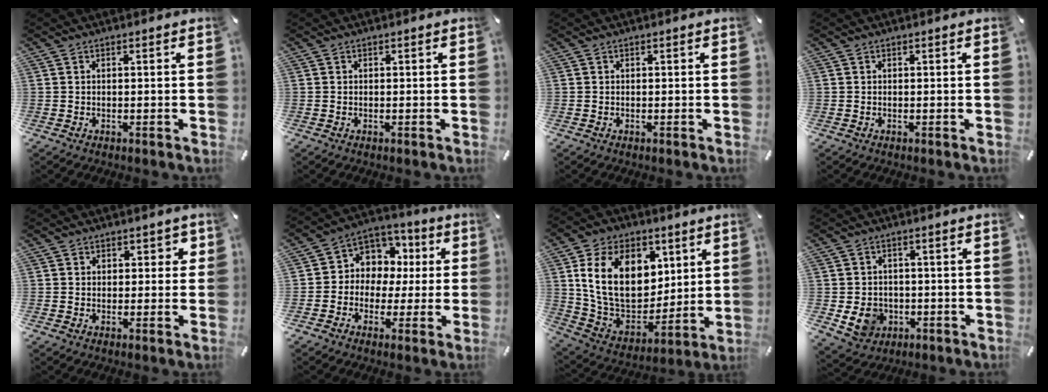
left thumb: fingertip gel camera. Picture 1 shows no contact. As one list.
[{"total": 0.0}, {"total": 0.0}, {"total": 0.0}, {"total": 2.7, "force": [0.5, 2.4, 1.0], "torque": [0.003, -0.002, 0.002]}, {"total": 8.9, "force": [0.6, 8.7, 1.8], "torque": [-0.035, -0.007, 0.016]}, {"total": 20.4, "force": [6.2, 14.9, 12.5], "torque": [-0.230, -0.019, 0.115]}, {"total": 7.4, "force": [-1.5, 6.7, 2.7], "torque": [-0.062, 0.006, -0.025]}]